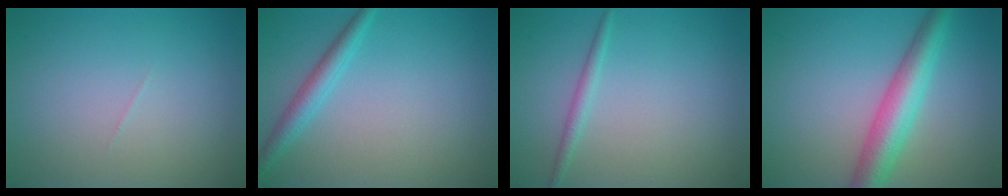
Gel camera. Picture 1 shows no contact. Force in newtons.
{"total": 2.3, "press": 2.3, "slide": 0.1}
{"total": 1.2, "press": 1.2, "slide": 0.1}
{"total": 5.2, "press": 5.2, "slide": 0.2}